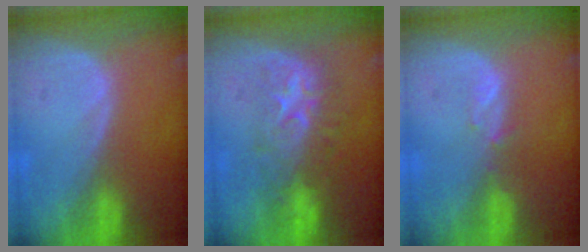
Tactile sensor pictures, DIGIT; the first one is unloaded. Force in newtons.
{"total": 8.0, "press": 7.8, "slide": 2.1}
{"total": 1.1, "press": 1.1, "slide": 0.2}